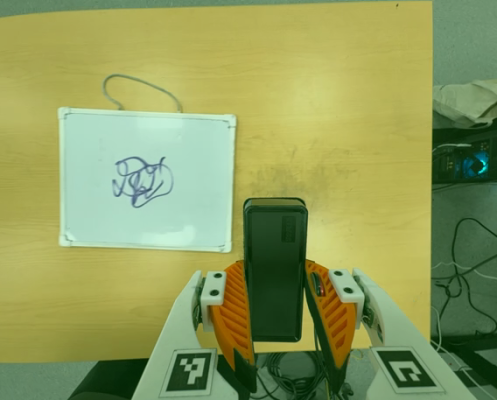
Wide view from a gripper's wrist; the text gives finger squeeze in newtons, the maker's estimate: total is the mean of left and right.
{"total": 4.3, "left": 3.0, "right": 5.7}